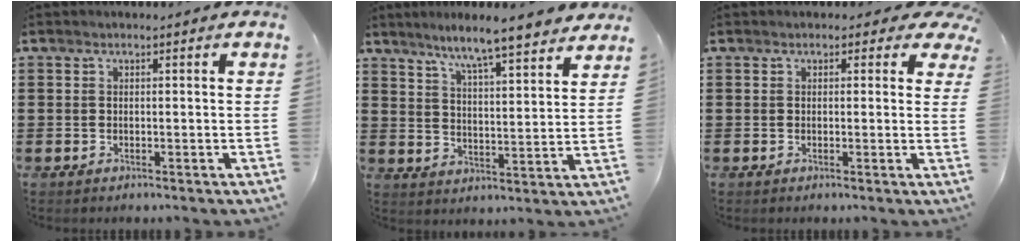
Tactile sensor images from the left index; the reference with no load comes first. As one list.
[{"total": 6.9, "force": [6.3, -0.2, 2.8], "torque": [-0.070, -0.039, 0.107]}, {"total": 1.7, "force": [1.0, 1.0, 0.9], "torque": [-0.007, 0.002, 0.014]}]